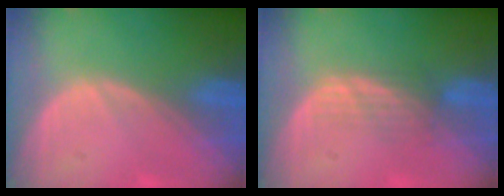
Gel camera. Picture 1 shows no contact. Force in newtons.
{"total": 2.9, "press": 2.6, "slide": 1.3}